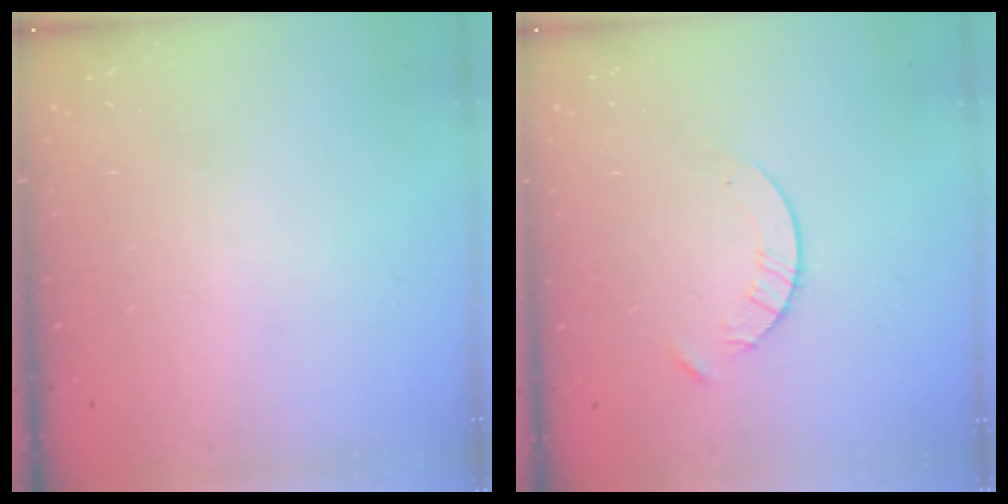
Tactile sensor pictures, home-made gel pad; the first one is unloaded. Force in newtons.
{"total": 3.6, "press": 3.6, "slide": 0.4}